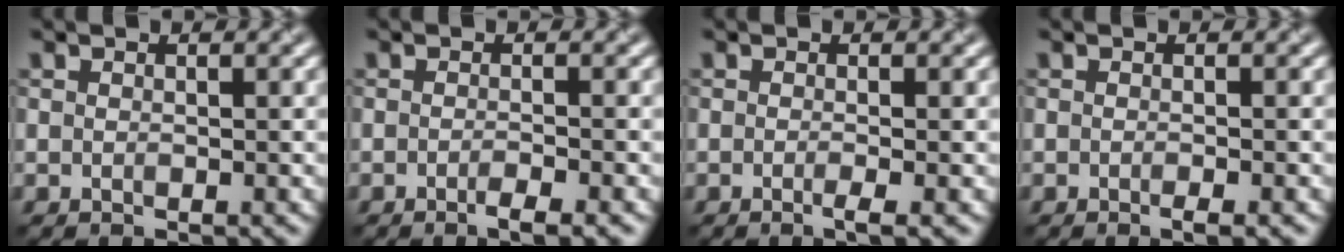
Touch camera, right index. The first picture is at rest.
{"total": 1.9, "force": [-1.0, 0.6, 1.5], "torque": [-0.017, -0.002, -0.019]}
{"total": 1.4, "force": [-0.4, 0.5, 1.3], "torque": [-0.018, -0.004, -0.008]}
{"total": 1.0, "force": [-0.5, 0.3, 0.9], "torque": [-0.010, -0.004, -0.007]}